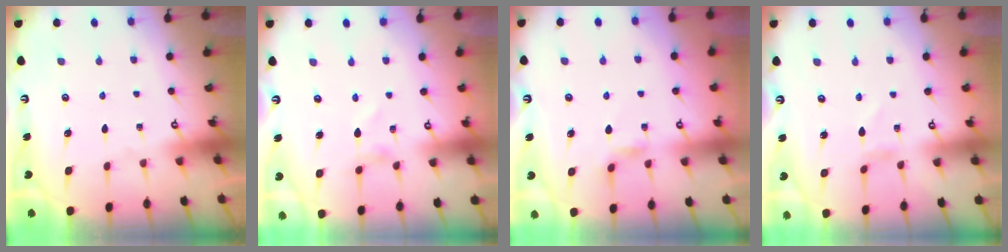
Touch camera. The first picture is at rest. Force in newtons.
{"total": 0.9, "press": 0.9, "slide": 0.1}
{"total": 2.3, "press": 2.3, "slide": 0.4}
{"total": 0.5, "press": 0.5, "slide": 0.2}